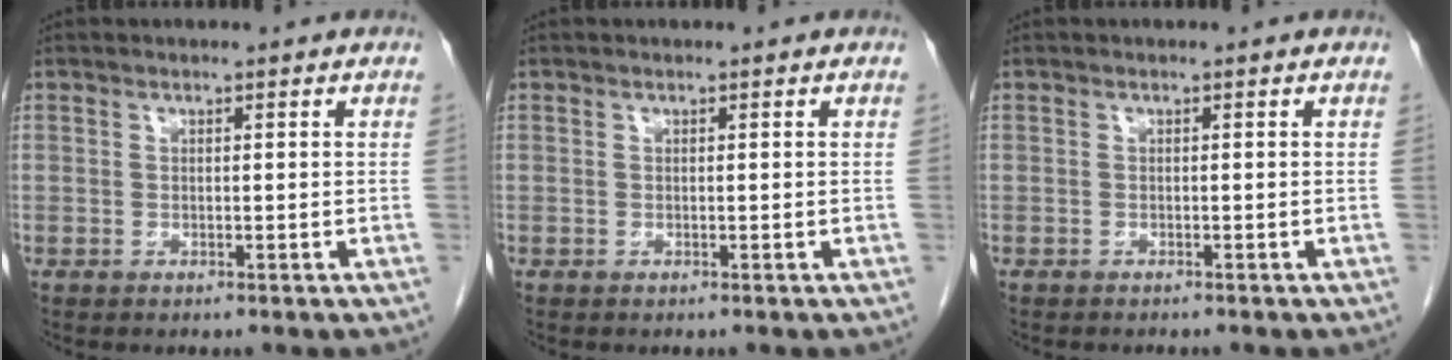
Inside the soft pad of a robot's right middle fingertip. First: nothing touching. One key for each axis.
{"total": 0.0}
{"total": 0.6, "fx": -0.6, "fy": 0.0, "fz": 0.1, "tx": -0.009, "ty": -0.002, "tz": -0.010}